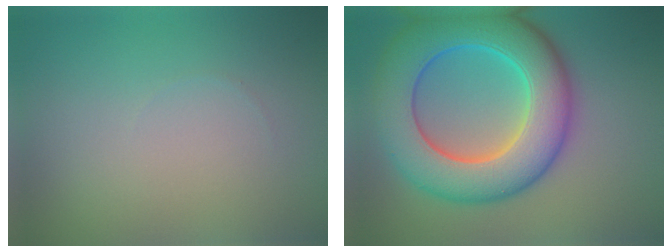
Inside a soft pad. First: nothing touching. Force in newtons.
{"total": 12.1, "press": 12.1, "slide": 0.3}